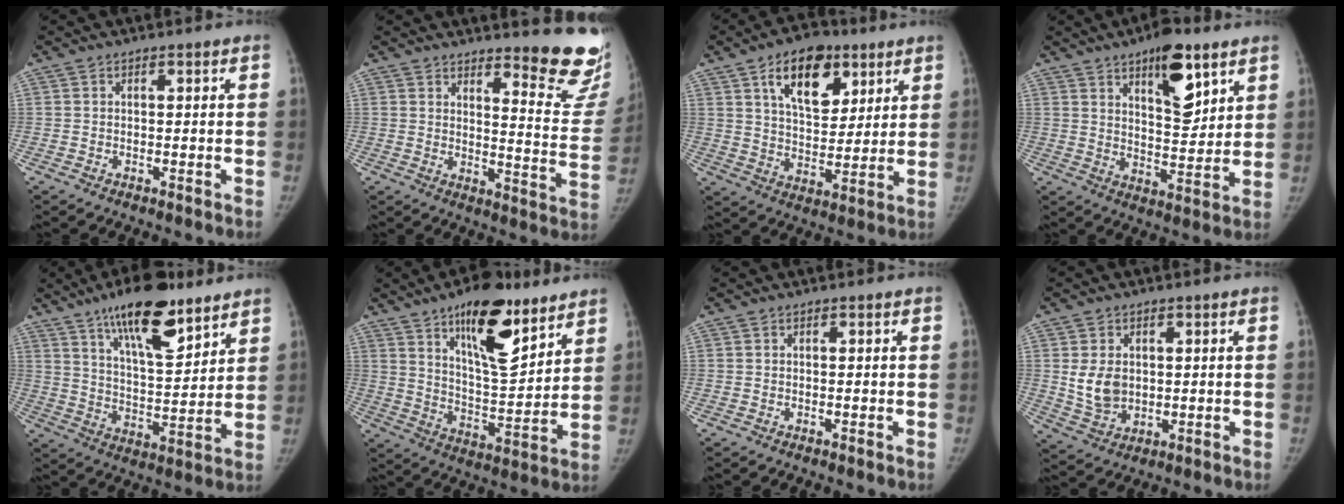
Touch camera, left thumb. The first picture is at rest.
{"total": 15.8, "force": [13.4, 3.0, 7.8], "torque": [-0.058, -0.147, 0.155]}
{"total": 14.6, "force": [7.3, 8.4, 9.5], "torque": [-0.108, -0.030, 0.122]}
{"total": 12.9, "force": [7.2, 5.2, 9.4], "torque": [-0.109, -0.043, 0.112]}
{"total": 17.1, "force": [11.3, 5.8, 11.5], "torque": [-0.156, -0.060, 0.190]}
{"total": 18.1, "force": [11.3, 6.7, 12.4], "torque": [-0.156, -0.069, 0.187]}
{"total": 0.0}
{"total": 6.8, "force": [0.9, 5.2, 4.3], "torque": [-0.058, -0.012, 0.032]}